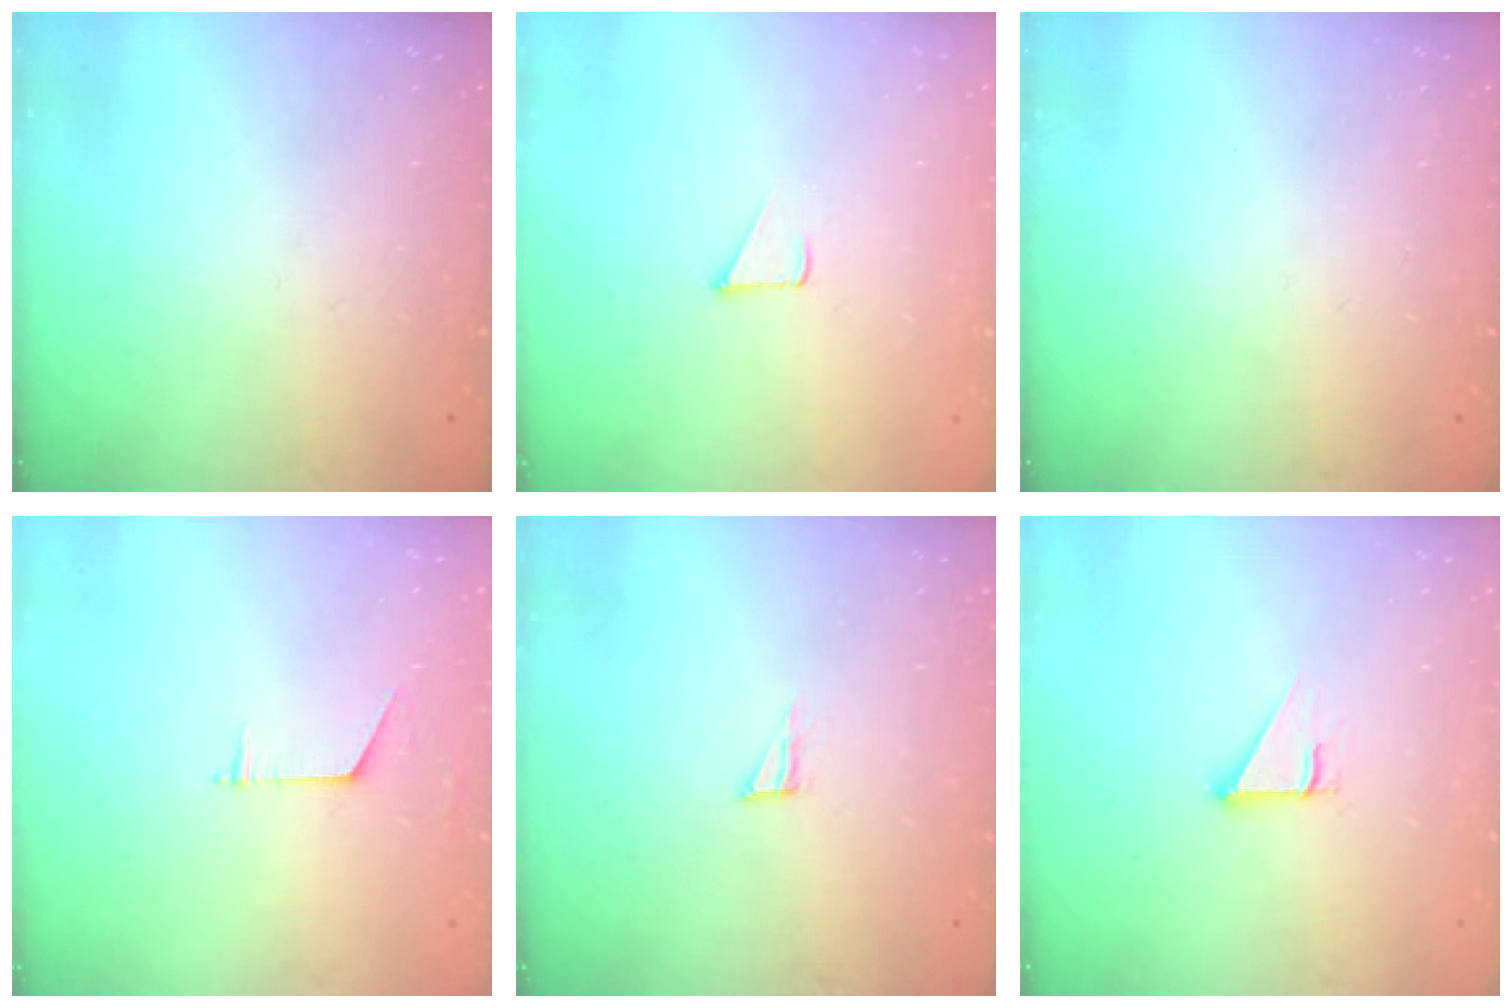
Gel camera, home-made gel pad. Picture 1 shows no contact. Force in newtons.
{"total": 3.5, "press": 3.5, "slide": 0.2}
{"total": 0.0}
{"total": 4.5, "press": 4.5, "slide": 0.4}
{"total": 2.9, "press": 2.9, "slide": 0.2}
{"total": 2.7, "press": 2.7, "slide": 0.3}